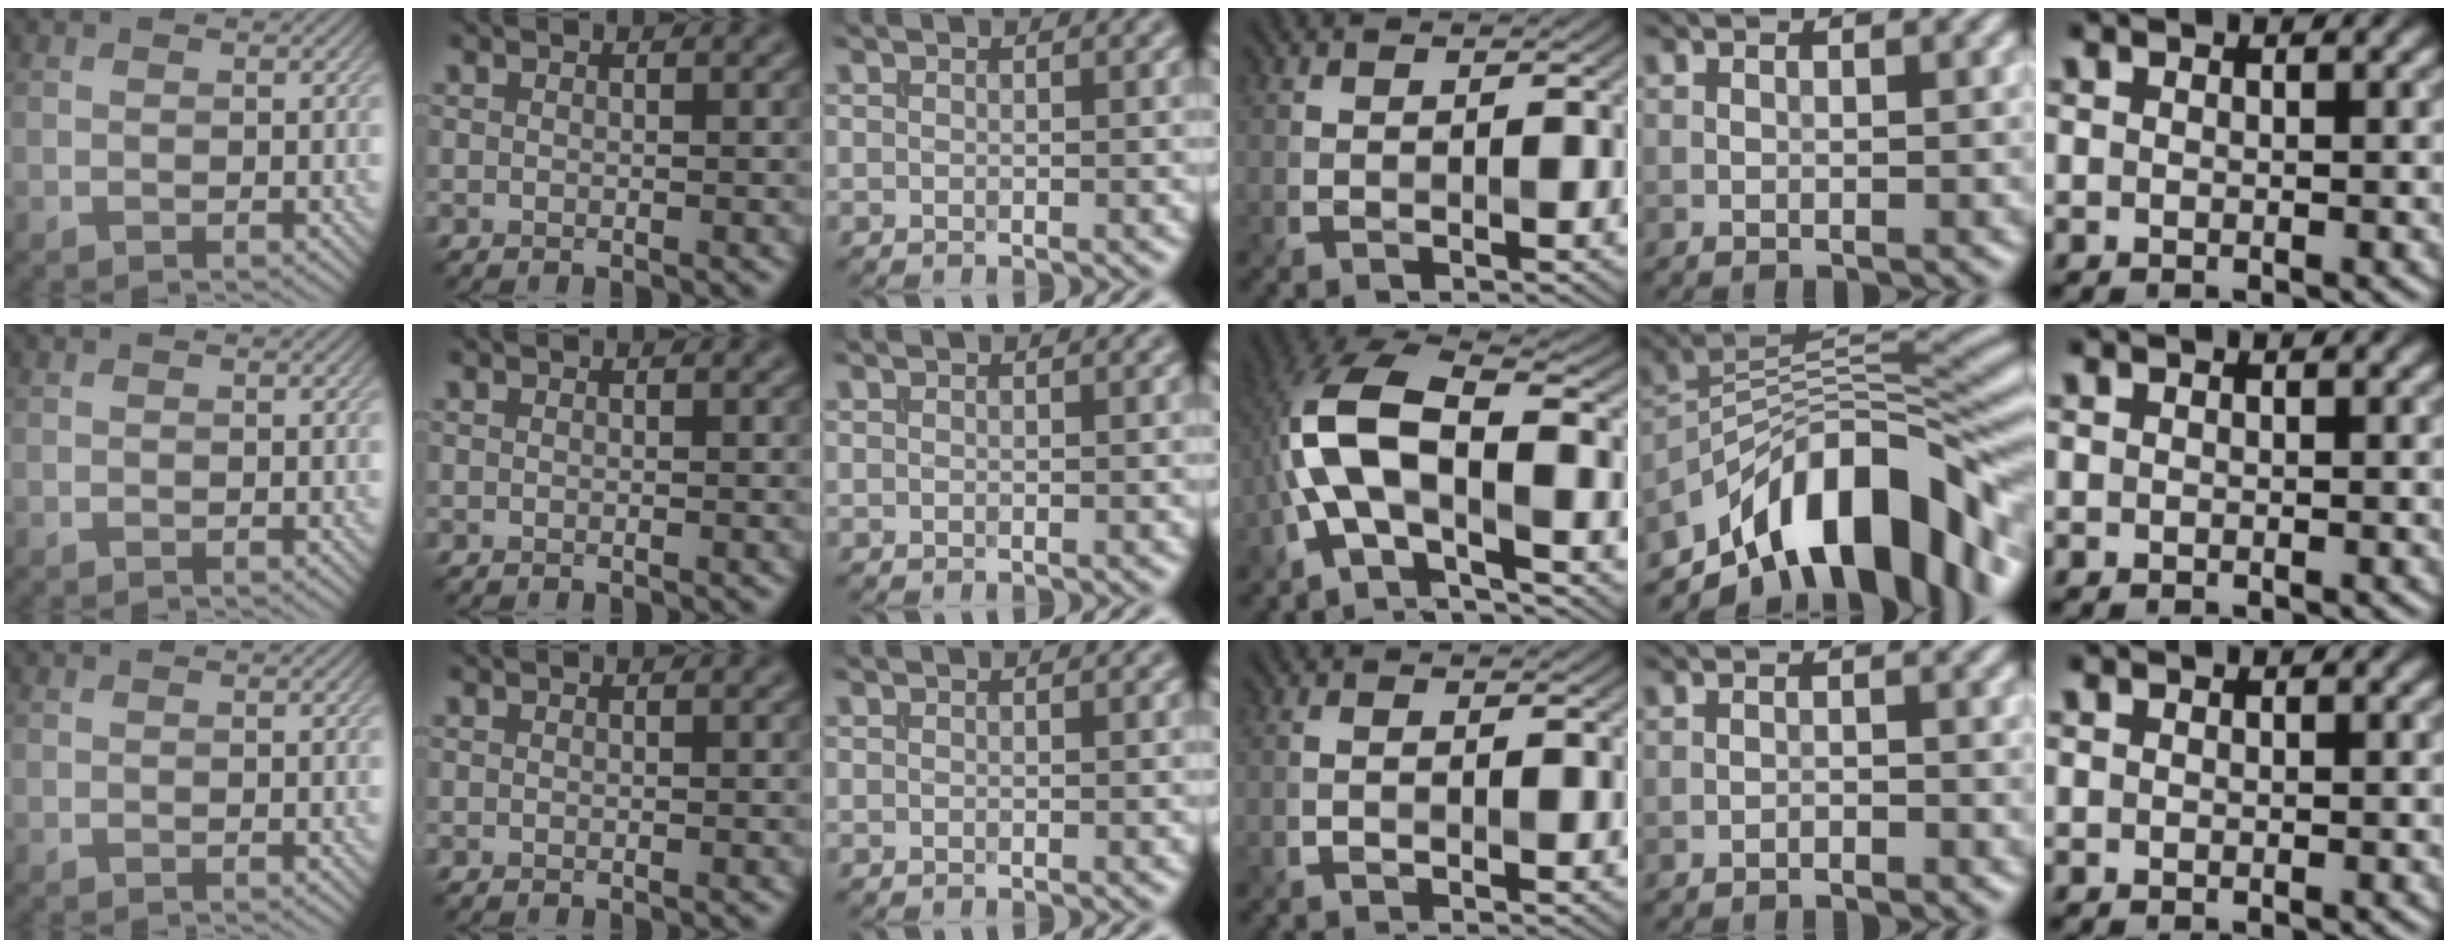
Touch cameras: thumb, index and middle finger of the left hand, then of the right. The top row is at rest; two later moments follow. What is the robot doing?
{"motion": "insert", "object": "file holder"}